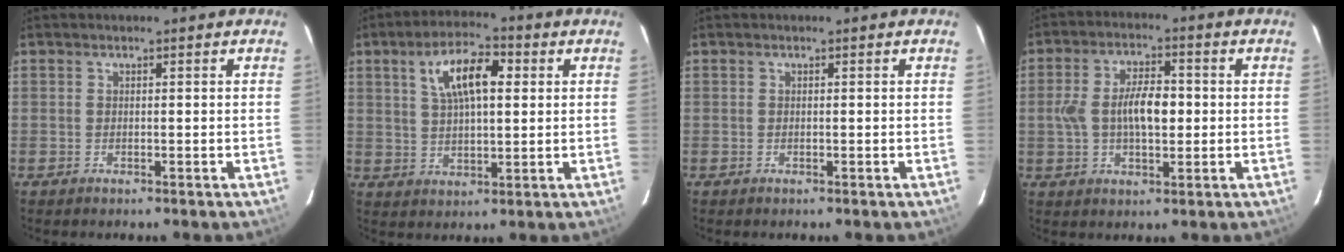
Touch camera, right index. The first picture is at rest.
{"total": 9.9, "force": [3.2, 4.1, 8.4], "torque": [-0.153, 0.020, 0.059]}
{"total": 0.0}
{"total": 8.8, "force": [-0.2, 4.1, 7.7], "torque": [-0.148, 0.011, -0.003]}